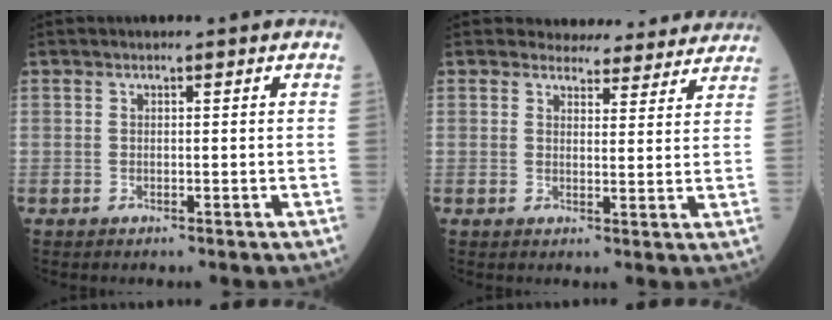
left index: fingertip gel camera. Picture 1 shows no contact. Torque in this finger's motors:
{"motor_torque": [0.28, -0.33, -0.04, -0.03]}